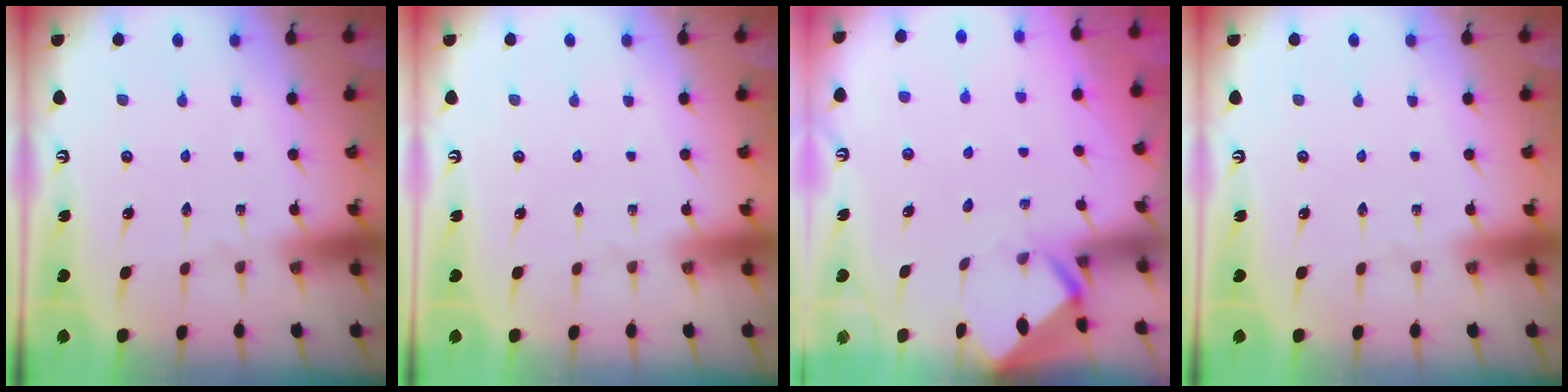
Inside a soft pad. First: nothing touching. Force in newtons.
{"total": 0.0}
{"total": 3.9, "press": 3.9, "slide": 0.3}
{"total": 0.0}